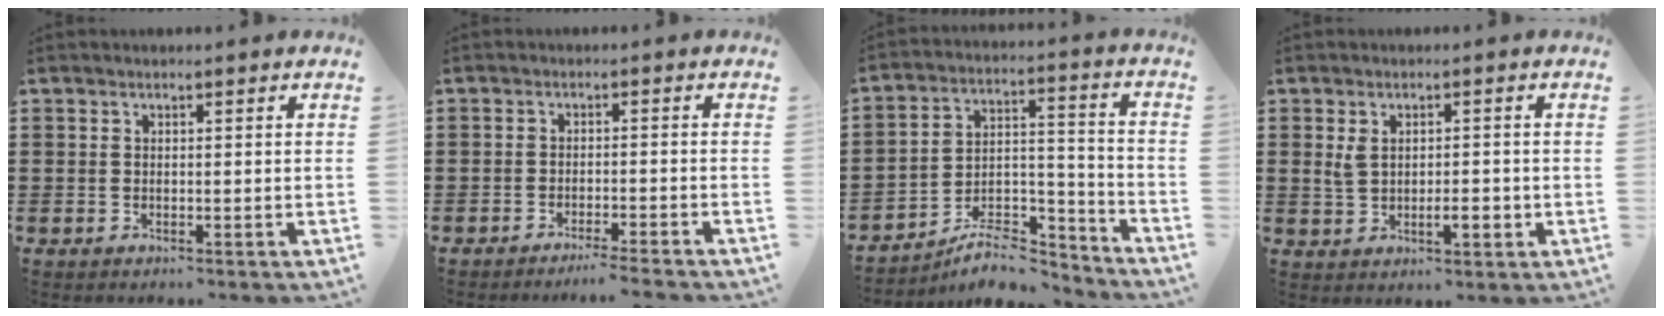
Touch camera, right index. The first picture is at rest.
{"total": 2.6, "force": [-2.4, -0.5, 0.8], "torque": [-0.014, -0.003, -0.048]}
{"total": 8.3, "force": [-7.3, 2.6, 3.0], "torque": [-0.044, 0.026, -0.137]}
{"total": 4.6, "force": [-0.3, 2.3, 4.0], "torque": [-0.066, 0.004, -0.005]}